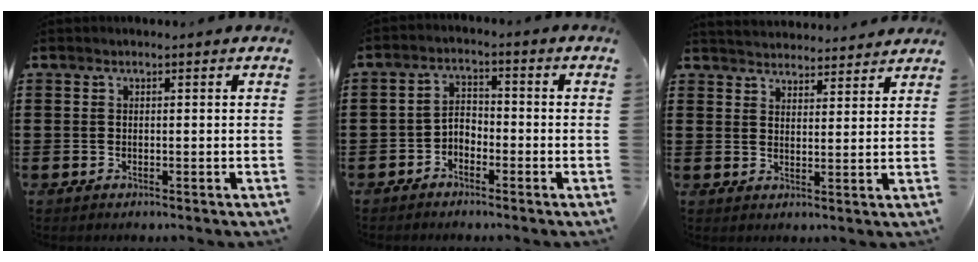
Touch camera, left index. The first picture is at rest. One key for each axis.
{"total": 2.8, "fx": -2.4, "fy": 1.2, "fz": 0.7, "tx": -0.020, "ty": 0.007, "tz": -0.053}
{"total": 3.2, "fx": 3.2, "fy": 0.2, "fz": -0.3, "tx": -0.007, "ty": -0.016, "tz": 0.058}